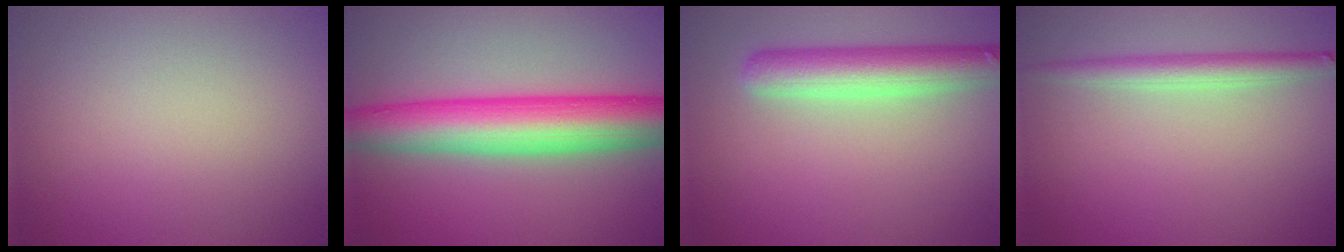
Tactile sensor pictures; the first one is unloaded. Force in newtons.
{"total": 8.9, "press": 8.9, "slide": 0.3}
{"total": 5.2, "press": 5.2, "slide": 0.4}
{"total": 2.6, "press": 2.6, "slide": 0.1}